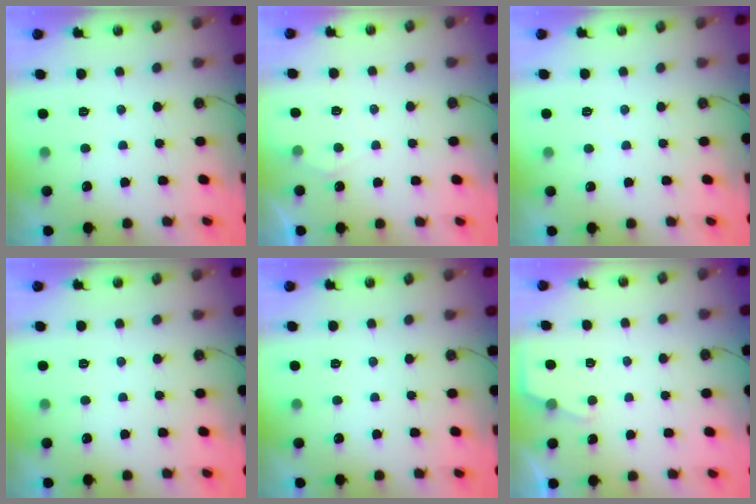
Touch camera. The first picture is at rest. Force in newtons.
{"total": 2.9, "press": 2.9, "slide": 0.4}
{"total": 3.6, "press": 3.6, "slide": 0.4}
{"total": 0.0}
{"total": 0.0}
{"total": 2.3, "press": 2.3, "slide": 0.3}